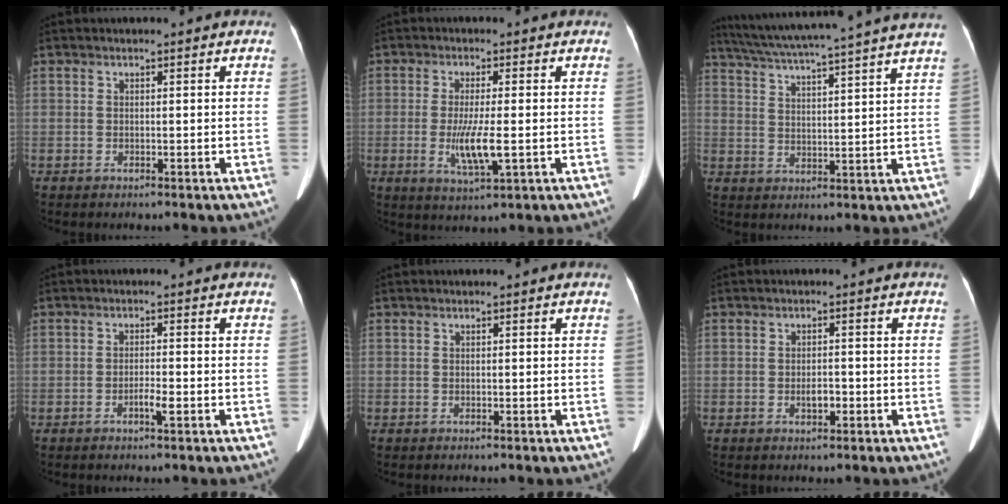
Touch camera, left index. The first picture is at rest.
{"total": 5.9, "force": [-0.9, 0.8, 5.8], "torque": [-0.118, -0.015, -0.013]}
{"total": 21.3, "force": [18.8, -1.4, 10.1], "torque": [-0.179, -0.002, 0.259]}
{"total": 1.9, "force": [-1.0, 0.2, 1.7], "torque": [-0.030, 0.000, -0.017]}
{"total": 0.0}
{"total": 1.8, "force": [-0.7, 0.8, 1.5], "torque": [-0.027, 0.002, -0.009]}